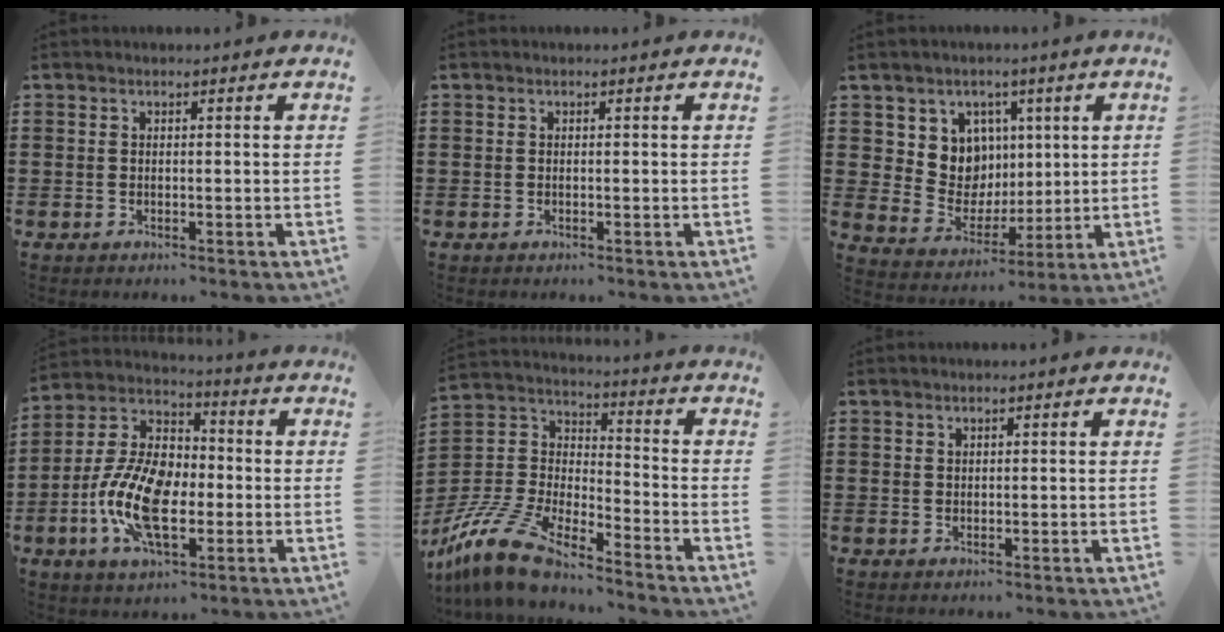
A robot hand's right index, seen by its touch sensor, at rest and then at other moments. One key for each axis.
{"total": 0.0}
{"total": 8.5, "fx": 2.6, "fy": 7.9, "fz": 1.9, "tx": -0.066, "ty": -0.017, "tz": 0.054}
{"total": 12.8, "fx": -3.3, "fy": 7.0, "fz": 10.1, "tx": -0.249, "ty": -0.005, "tz": -0.068}
{"total": 12.7, "fx": -10.9, "fy": 3.0, "fz": 5.8, "tx": -0.152, "ty": 0.019, "tz": -0.222}
{"total": 0.7, "fx": 0.5, "fy": 0.5, "fz": 0.1, "tx": -0.004, "ty": 0.002, "tz": 0.010}